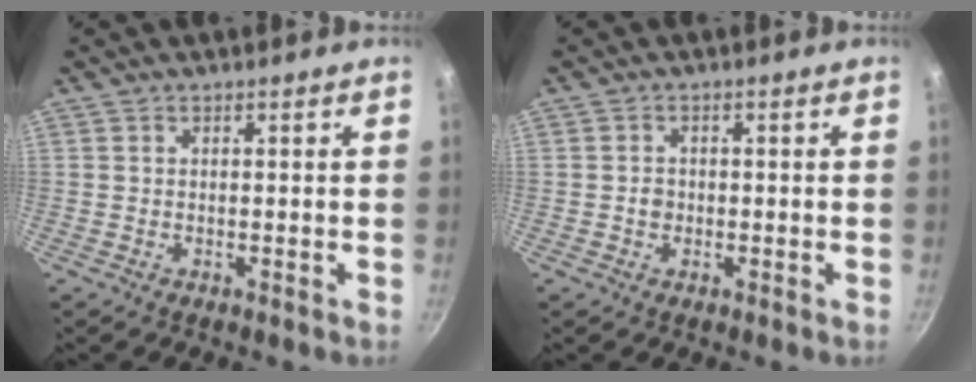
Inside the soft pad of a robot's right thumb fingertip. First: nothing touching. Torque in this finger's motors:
{"motor_torque": [-0.04, 0.19, 0.62, -0.53, -0.01]}